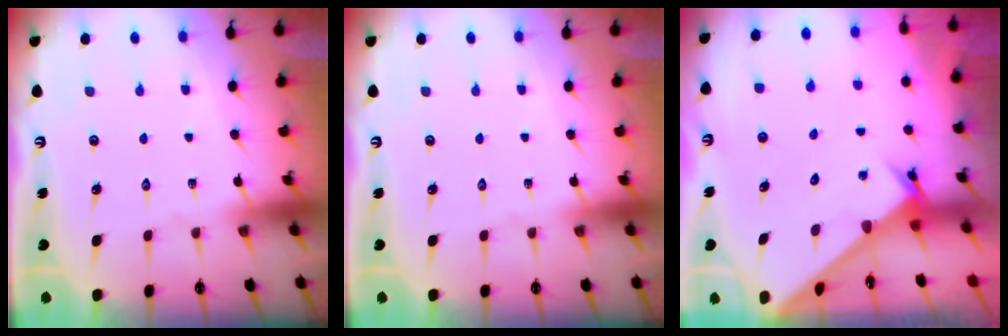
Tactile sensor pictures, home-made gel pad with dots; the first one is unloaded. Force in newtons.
{"total": 0.0}
{"total": 2.5, "press": 2.5, "slide": 0.2}